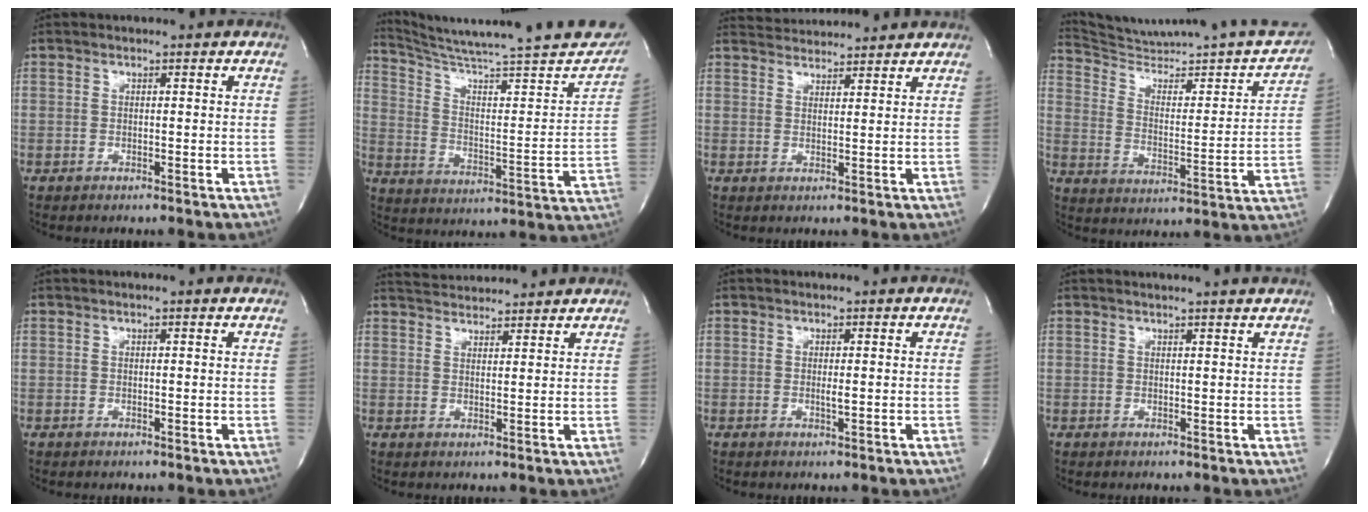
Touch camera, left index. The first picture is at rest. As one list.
[{"total": 28.1, "force": [24.9, 1.2, 13.0], "torque": [-0.194, -0.074, 0.334]}, {"total": 6.7, "force": [6.6, 0.4, 0.7], "torque": [-0.019, 0.028, 0.095]}, {"total": 23.5, "force": [22.1, 1.1, 7.9], "torque": [-0.110, -0.060, 0.306]}, {"total": 0.9, "force": [0.8, -0.1, 0.3], "torque": [-0.015, 0.006, 0.011]}, {"total": 8.4, "force": [8.2, 0.6, 1.8], "torque": [-0.038, 0.028, 0.121]}, {"total": 0.8, "force": [0.1, 0.0, 0.8], "torque": [-0.020, -0.003, 0.003]}, {"total": 5.1, "force": [4.7, -0.7, 1.7], "torque": [-0.021, 0.007, 0.046]}]